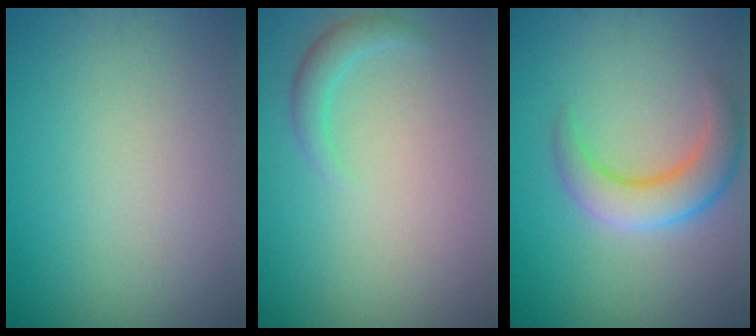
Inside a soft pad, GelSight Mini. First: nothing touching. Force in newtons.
{"total": 1.6, "press": 1.6, "slide": 0.1}
{"total": 4.4, "press": 4.4, "slide": 0.3}